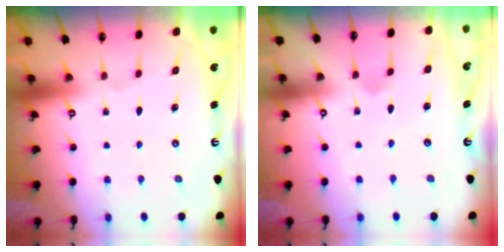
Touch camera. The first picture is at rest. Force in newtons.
{"total": 2.5, "press": 2.5, "slide": 0.1}